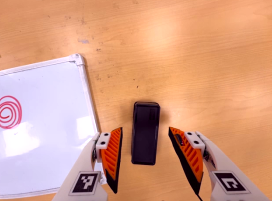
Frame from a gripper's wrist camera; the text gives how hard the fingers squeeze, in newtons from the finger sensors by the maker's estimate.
{"total": 0.0}